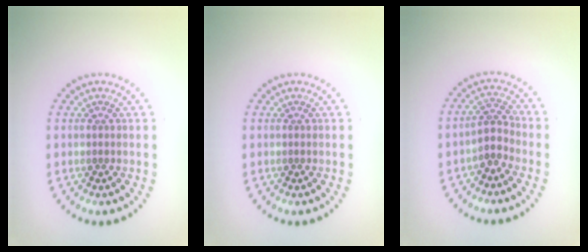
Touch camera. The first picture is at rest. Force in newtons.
{"total": 0.0}
{"total": 2.2, "press": 1.6, "slide": 1.4}